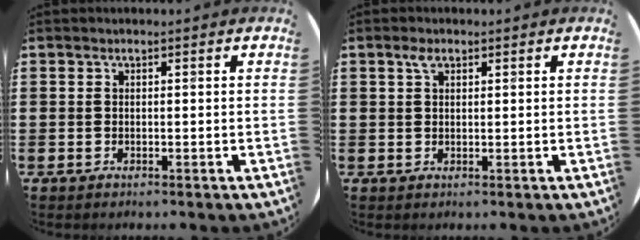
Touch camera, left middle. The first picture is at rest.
{"total": 1.7, "force": [1.0, 0.9, 1.0], "torque": [-0.006, -0.001, 0.014]}